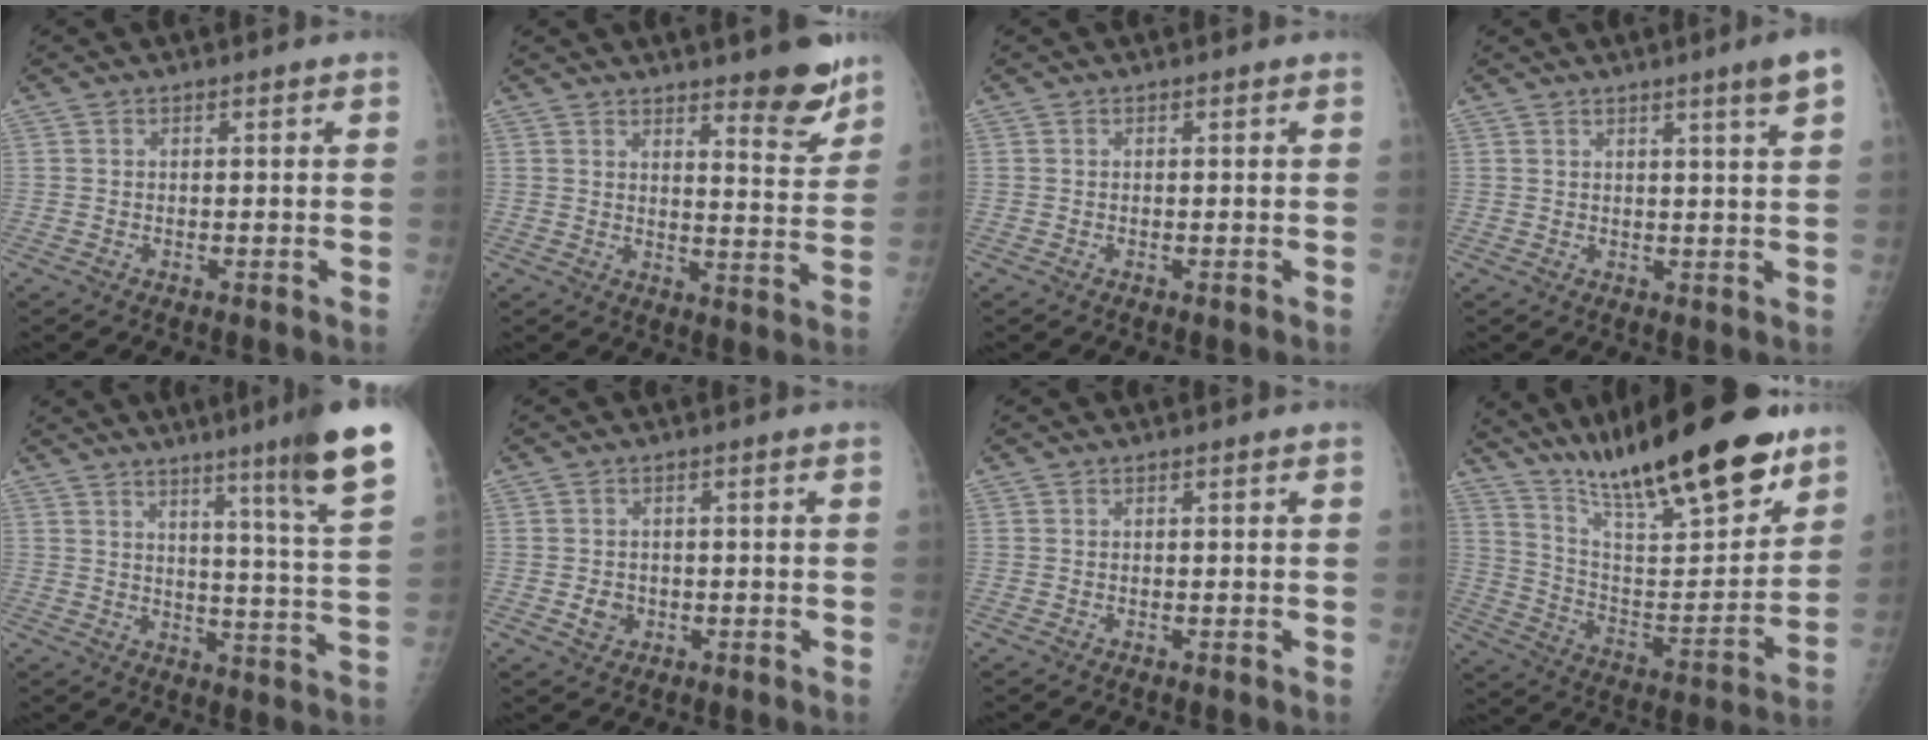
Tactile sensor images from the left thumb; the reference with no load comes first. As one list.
[{"total": 9.4, "force": [6.7, 2.1, 6.2], "torque": [-0.059, -0.052, 0.097]}, {"total": 0.0}, {"total": 4.8, "force": [2.7, -0.5, 4.0], "torque": [-0.056, -0.018, 0.038]}, {"total": 15.3, "force": [9.8, -0.3, 11.8], "torque": [-0.158, -0.057, 0.128]}, {"total": 2.5, "force": [-0.6, 2.2, 1.2], "torque": [-0.010, 0.004, -0.005]}, {"total": 0.0}, {"total": 26.6, "force": [19.8, 6.1, 16.7], "torque": [-0.238, -0.082, 0.329]}]